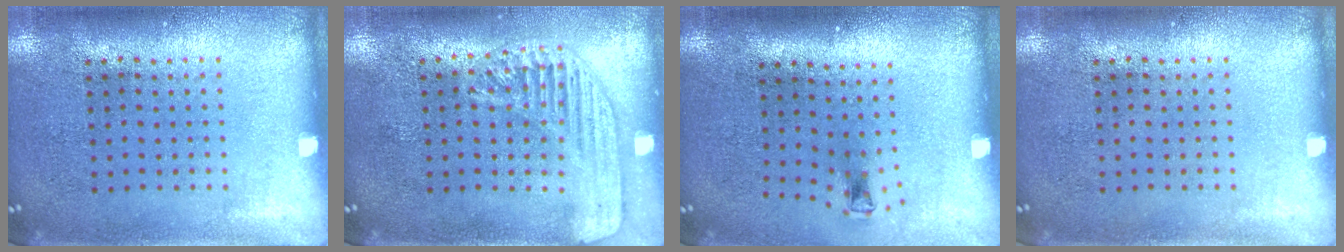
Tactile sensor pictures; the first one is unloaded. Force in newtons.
{"total": 1.7, "press": 1.6, "slide": 0.5}
{"total": 0.7, "press": 0.3, "slide": 0.7}
{"total": 0.0}